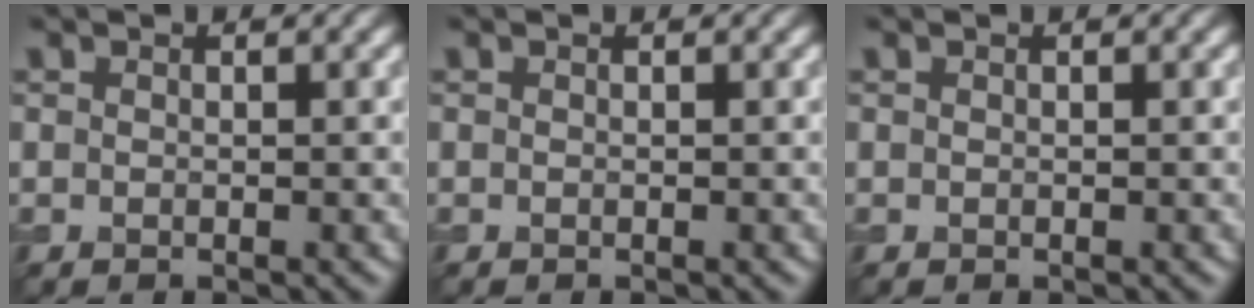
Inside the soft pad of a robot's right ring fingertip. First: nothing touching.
{"total": 0.0}
{"total": 0.0}